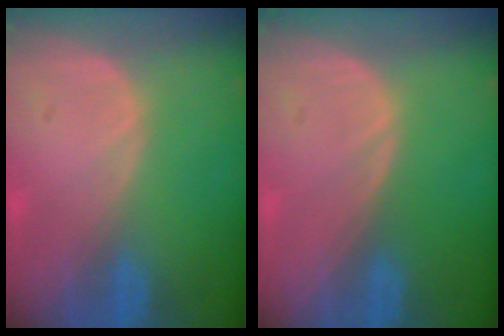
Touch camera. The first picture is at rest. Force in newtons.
{"total": 0.0}